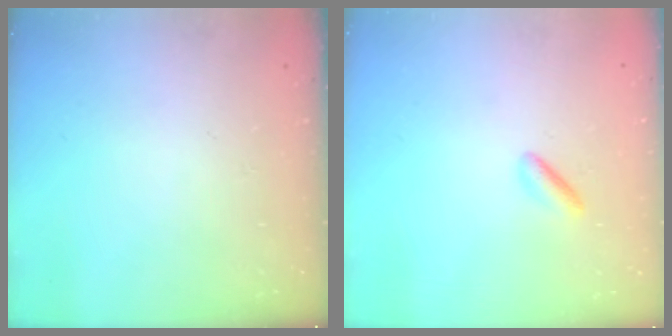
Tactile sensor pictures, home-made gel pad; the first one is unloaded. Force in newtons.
{"total": 1.9, "press": 1.7, "slide": 0.7}